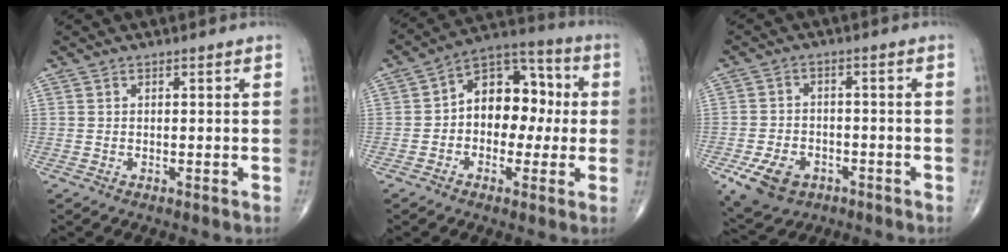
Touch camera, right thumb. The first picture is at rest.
{"total": 13.1, "force": [0.1, 9.2, 9.3], "torque": [-0.094, 0.042, -0.012]}
{"total": 9.0, "force": [-4.4, 6.3, 4.7], "torque": [-0.080, 0.018, -0.067]}